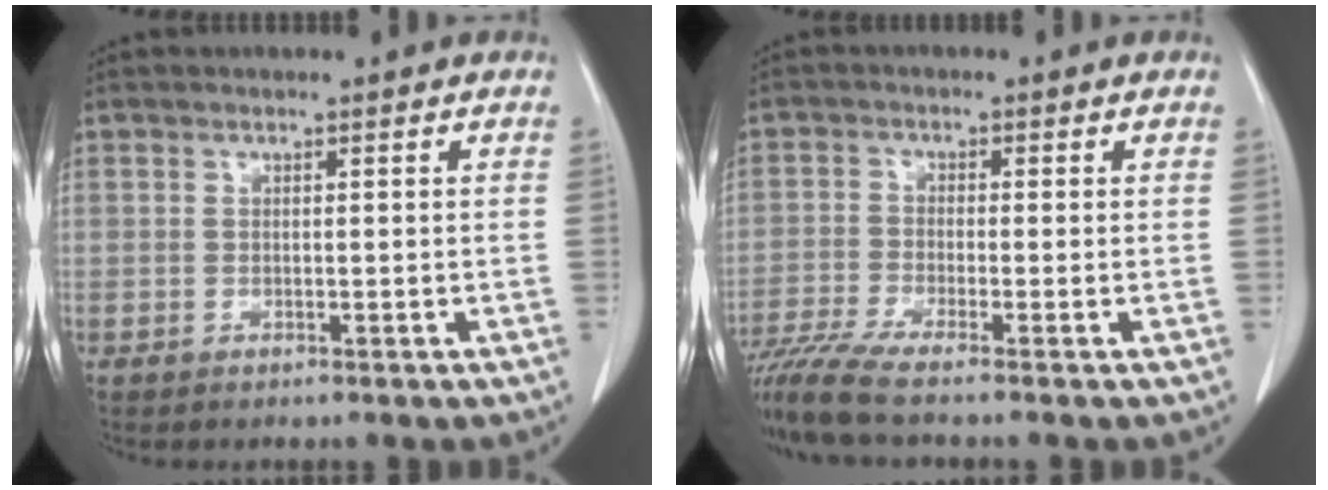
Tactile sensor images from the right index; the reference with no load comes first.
{"total": 7.1, "force": [-6.1, -1.4, 3.4], "torque": [-0.060, -0.017, -0.110]}